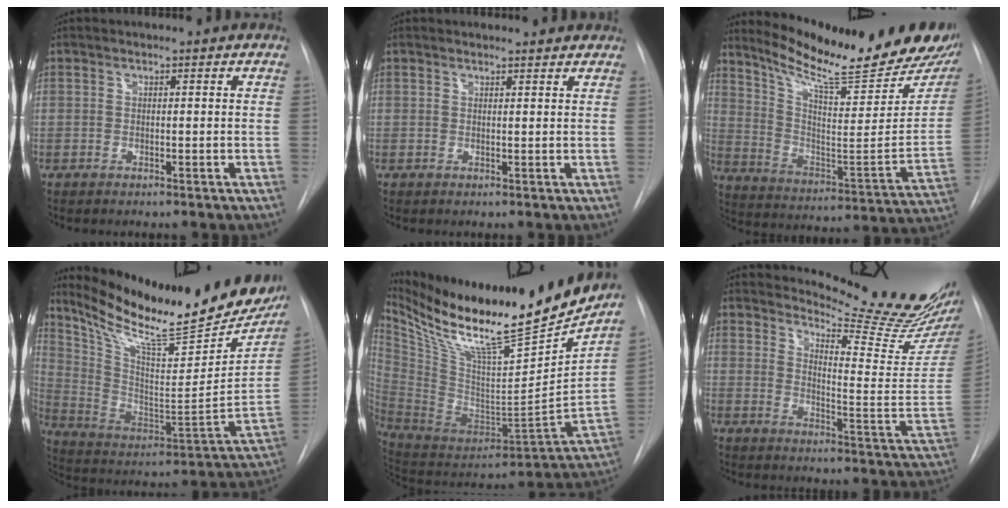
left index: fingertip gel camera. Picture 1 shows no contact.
{"total": 3.5, "force": [3.5, 0.6, 0.4], "torque": [-0.007, 0.002, 0.031]}
{"total": 24.5, "force": [20.5, 2.7, 13.2], "torque": [-0.212, -0.078, 0.291]}
{"total": 29.0, "force": [23.9, 5.7, 15.4], "torque": [-0.255, -0.059, 0.347]}
{"total": 28.1, "force": [23.1, 2.9, 15.9], "torque": [-0.277, -0.064, 0.372]}
{"total": 17.9, "force": [17.1, -1.5, 5.0], "torque": [-0.085, -0.150, 0.215]}